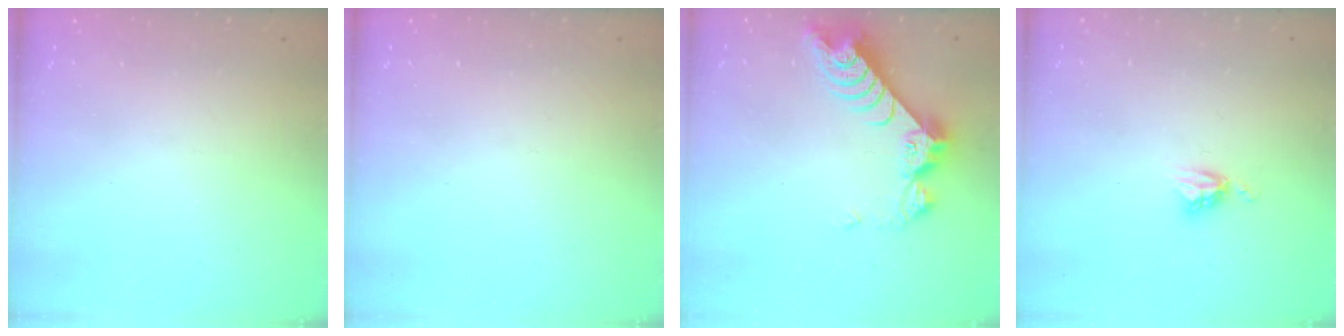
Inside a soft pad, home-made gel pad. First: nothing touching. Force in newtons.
{"total": 0.0}
{"total": 9.9, "press": 9.8, "slide": 1.0}
{"total": 3.8, "press": 3.8, "slide": 0.5}